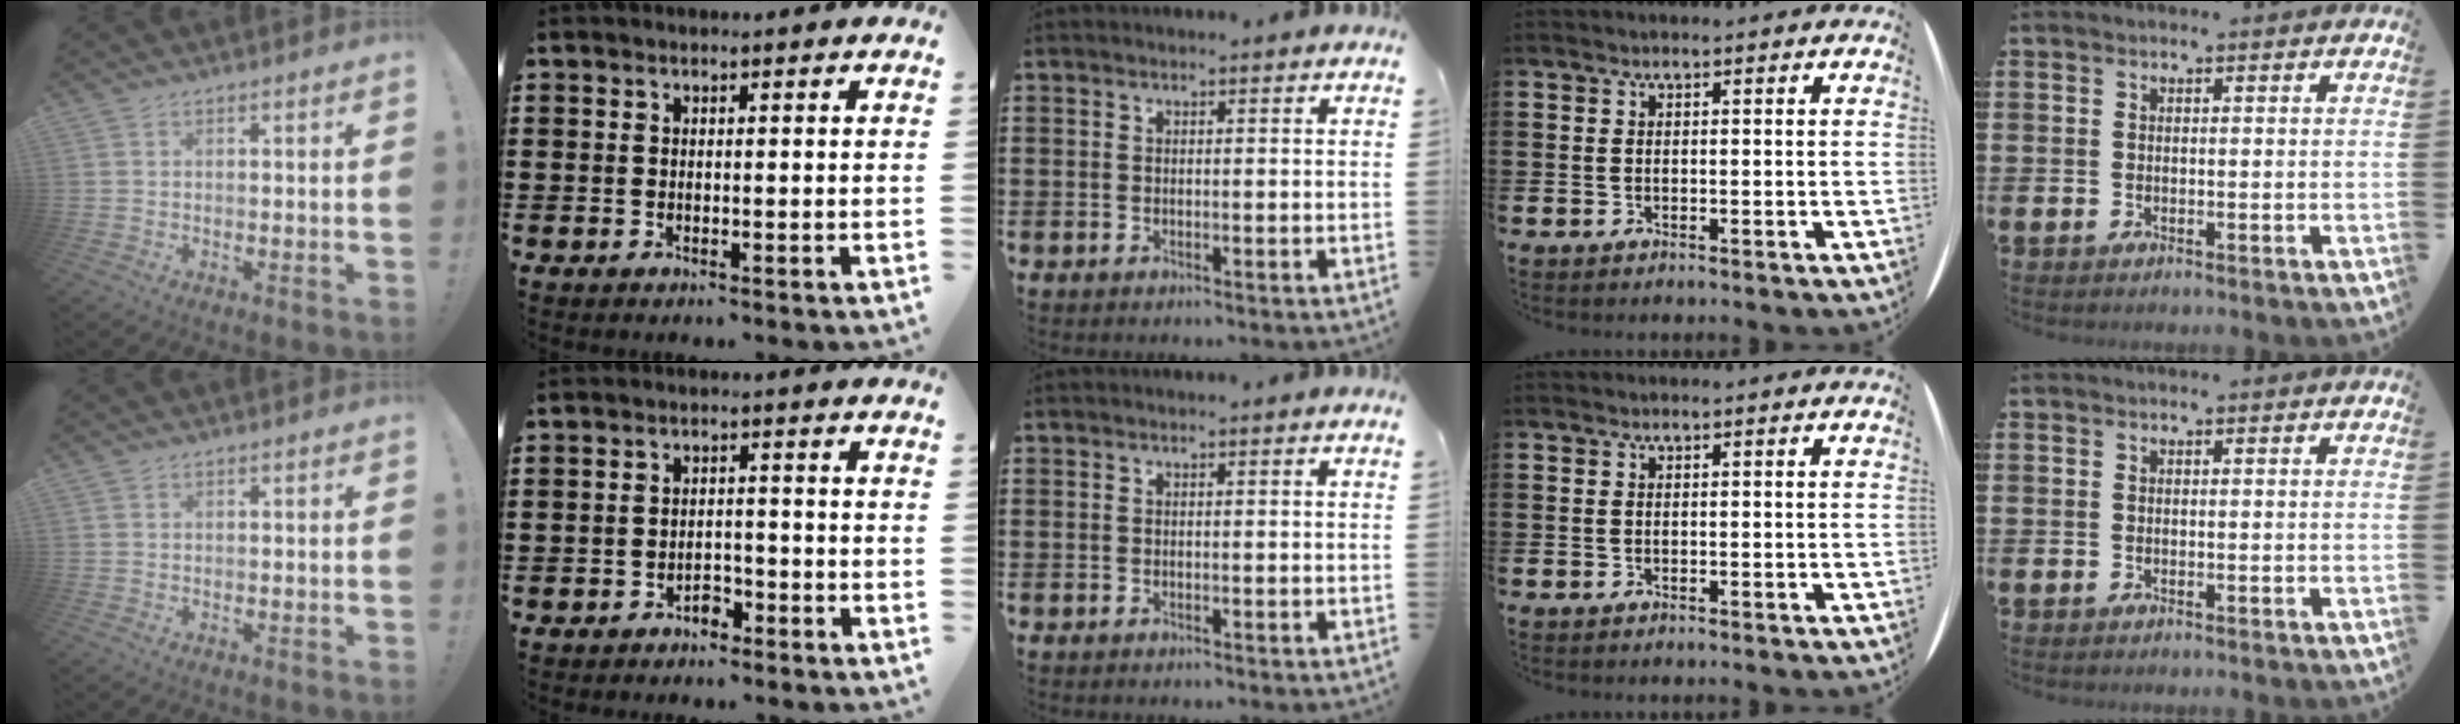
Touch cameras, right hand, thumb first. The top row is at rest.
{"index": {"total": 2.4, "force": [-2.0, 0.9, 0.9], "torque": [-0.021, 0.000, -0.041]}}